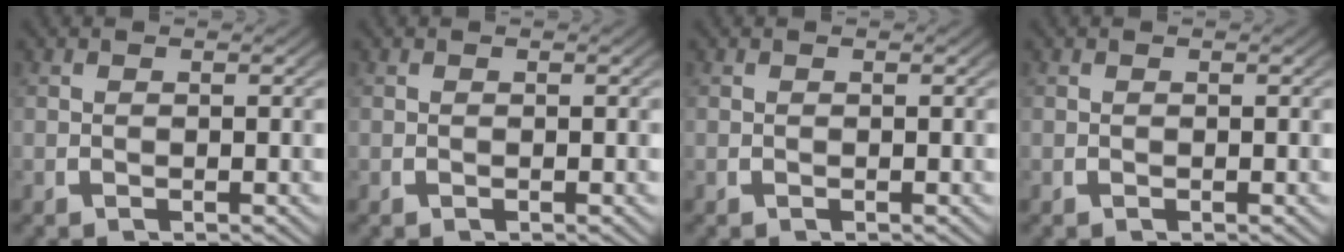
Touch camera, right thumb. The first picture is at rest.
{"total": 0.0}
{"total": 0.0}
{"total": 0.0}